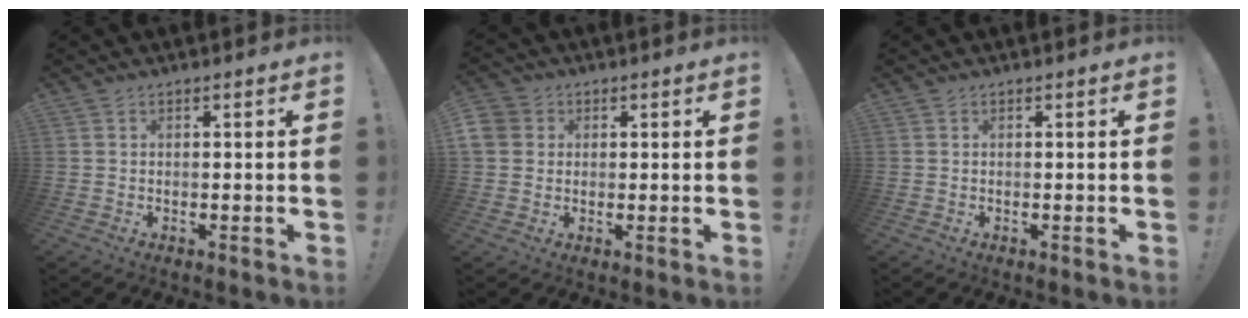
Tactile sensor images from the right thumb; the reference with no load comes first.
{"total": 5.4, "force": [1.3, 4.9, 1.9], "torque": [-0.036, 0.003, 0.024]}
{"total": 0.0}